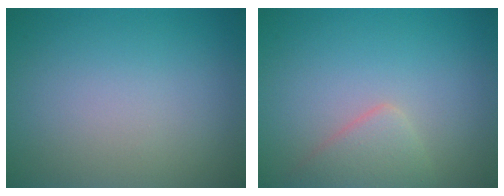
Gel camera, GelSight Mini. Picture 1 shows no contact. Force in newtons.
{"total": 2.4, "press": 2.3, "slide": 0.2}